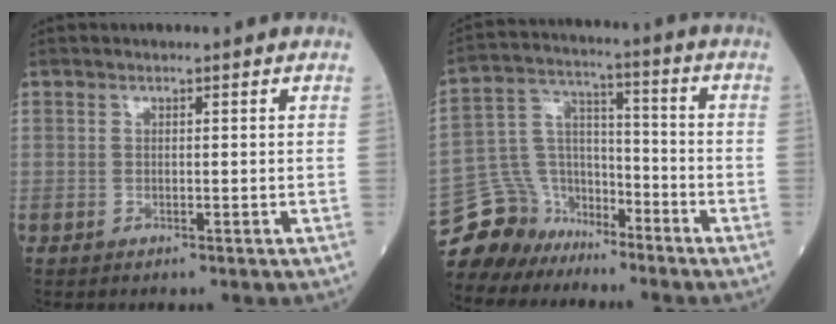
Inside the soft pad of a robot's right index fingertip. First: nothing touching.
{"total": 11.2, "force": [-9.6, 5.8, 0.4], "torque": [-0.023, 0.062, -0.177]}